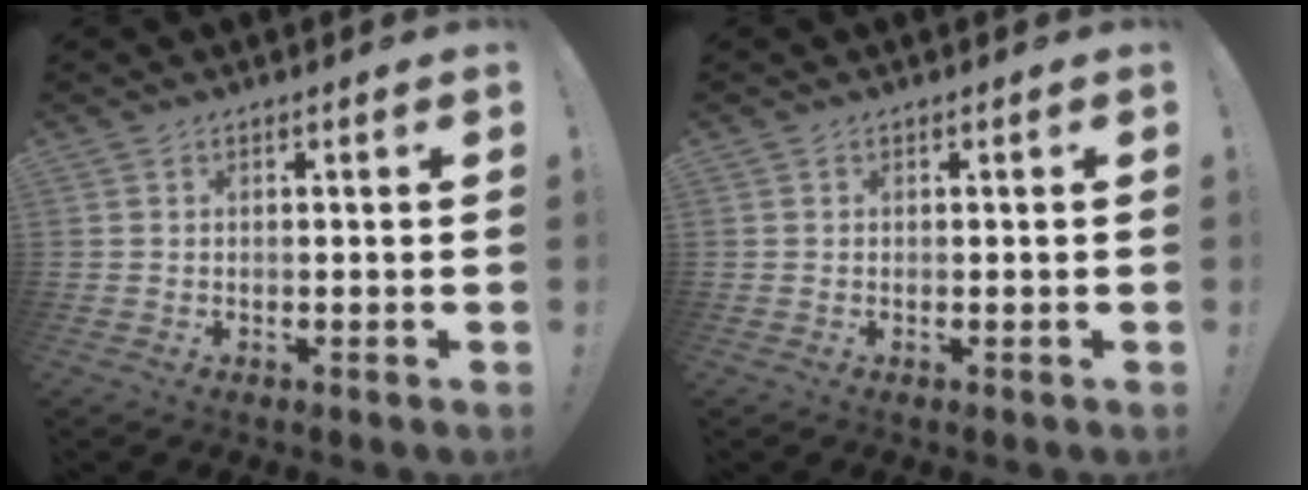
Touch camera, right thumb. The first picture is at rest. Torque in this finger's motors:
{"motor_torque": [-0.11, -0.20, -0.22, 0.11, 0.00]}